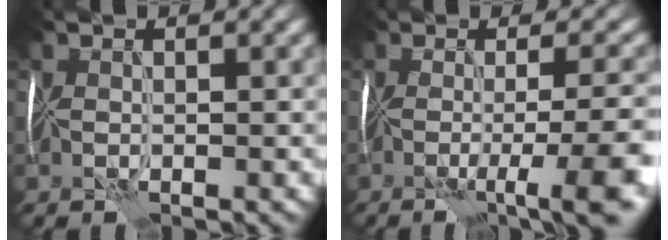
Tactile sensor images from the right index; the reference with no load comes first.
{"total": 7.8, "force": [-3.1, 1.5, 7.0], "torque": [-0.090, -0.007, -0.044]}